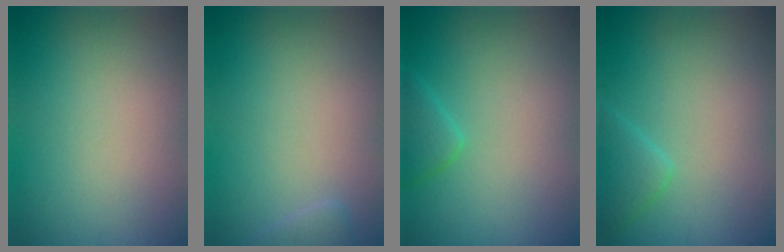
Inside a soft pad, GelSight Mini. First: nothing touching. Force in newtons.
{"total": 1.2, "press": 1.2, "slide": 0.1}
{"total": 2.0, "press": 1.9, "slide": 0.2}
{"total": 1.6, "press": 1.6, "slide": 0.0}